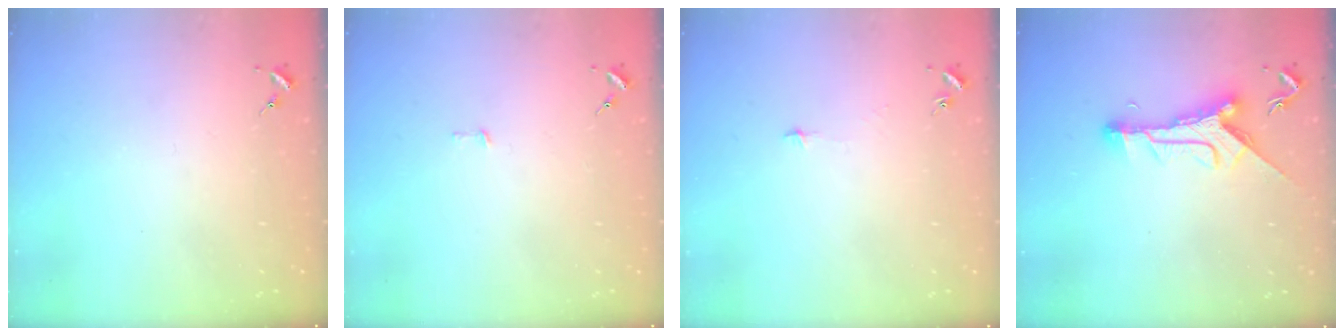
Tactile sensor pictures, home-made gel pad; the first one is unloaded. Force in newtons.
{"total": 1.9, "press": 1.9, "slide": 0.1}
{"total": 2.9, "press": 2.9, "slide": 0.3}
{"total": 10.8, "press": 10.8, "slide": 0.6}